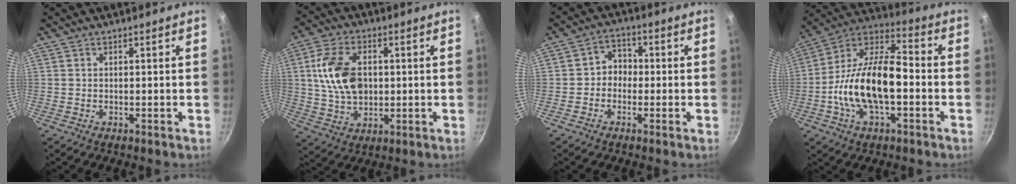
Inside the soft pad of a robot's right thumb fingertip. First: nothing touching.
{"total": 13.3, "force": [1.7, 8.8, 9.8], "torque": [-0.164, 0.002, 0.031]}
{"total": 4.6, "force": [-0.8, 3.9, 2.2], "torque": [-0.003, 0.020, -0.025]}
{"total": 18.9, "force": [-3.4, 9.1, 16.2], "torque": [-0.282, 0.042, -0.078]}